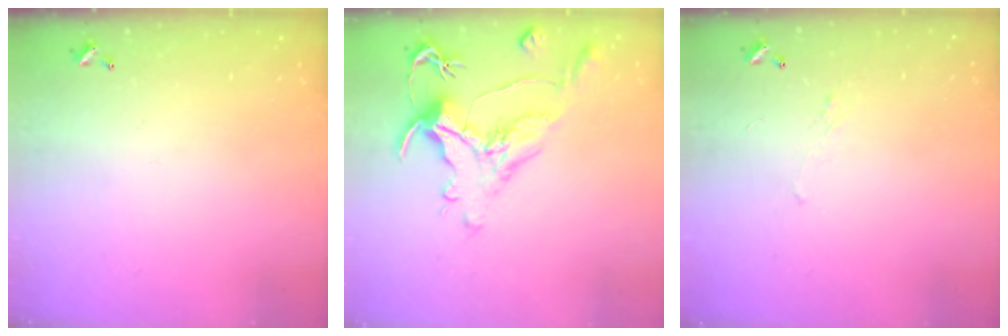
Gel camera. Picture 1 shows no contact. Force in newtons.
{"total": 1.5, "press": 0.4, "slide": 1.5}
{"total": 1.3, "press": 1.1, "slide": 0.7}